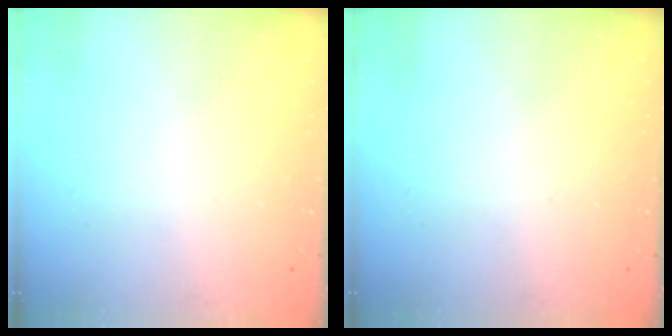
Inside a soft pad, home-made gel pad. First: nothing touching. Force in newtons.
{"total": 0.0}